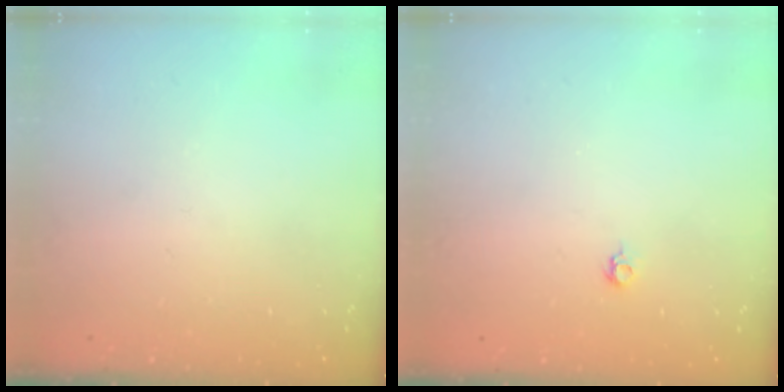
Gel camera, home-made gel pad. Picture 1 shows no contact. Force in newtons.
{"total": 3.7, "press": 3.6, "slide": 0.7}